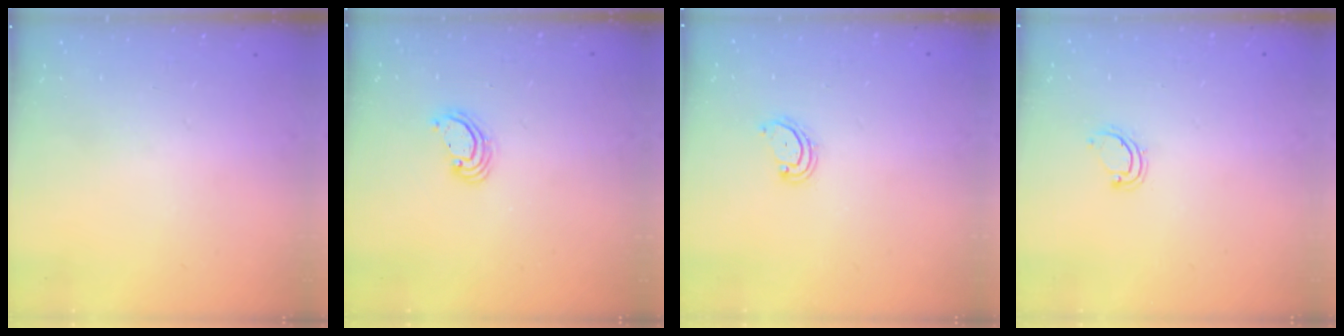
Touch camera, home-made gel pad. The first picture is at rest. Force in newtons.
{"total": 3.8, "press": 3.8, "slide": 0.2}
{"total": 2.8, "press": 2.8, "slide": 0.2}
{"total": 3.9, "press": 3.9, "slide": 0.3}